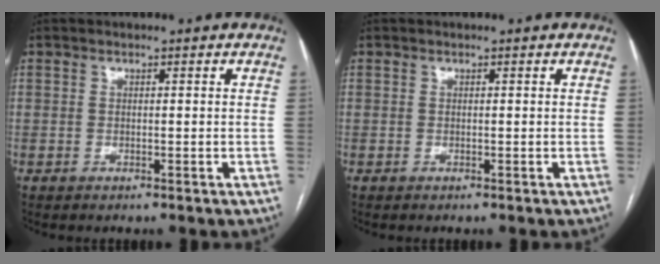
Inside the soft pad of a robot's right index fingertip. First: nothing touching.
{"total": 0.0}